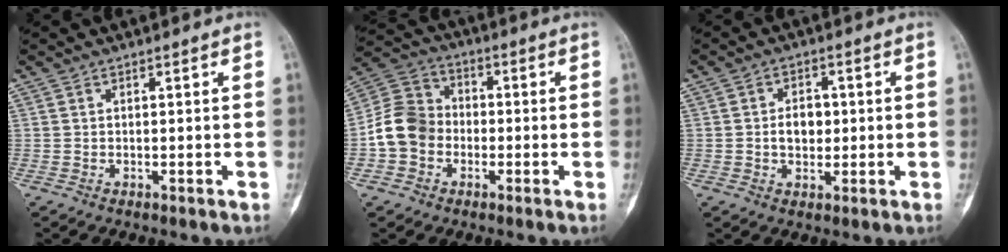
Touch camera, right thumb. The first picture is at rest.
{"total": 9.9, "force": [-2.1, 8.4, 4.7], "torque": [-0.077, 0.034, -0.052]}
{"total": 4.9, "force": [0.1, 3.5, 3.3], "torque": [-0.031, 0.006, -0.001]}